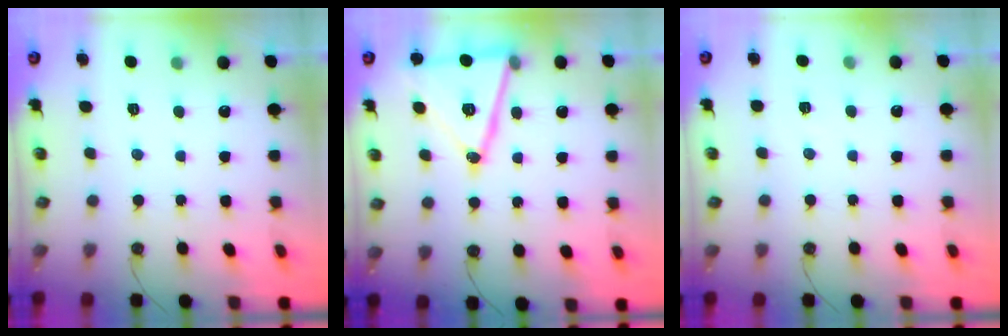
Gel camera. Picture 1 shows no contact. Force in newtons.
{"total": 18.1, "press": 17.8, "slide": 3.4}
{"total": 4.6, "press": 2.3, "slide": 4.0}